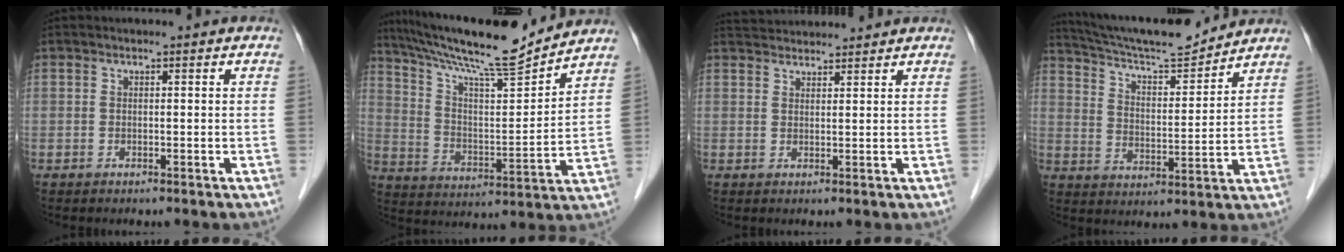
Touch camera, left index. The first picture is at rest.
{"total": 16.9, "force": [15.3, 0.0, 7.1], "torque": [-0.127, -0.004, 0.253]}
{"total": 6.0, "force": [5.9, 0.6, 1.0], "torque": [-0.020, 0.036, 0.090]}
{"total": 13.9, "force": [13.2, 0.7, 4.3], "torque": [-0.081, -0.002, 0.220]}